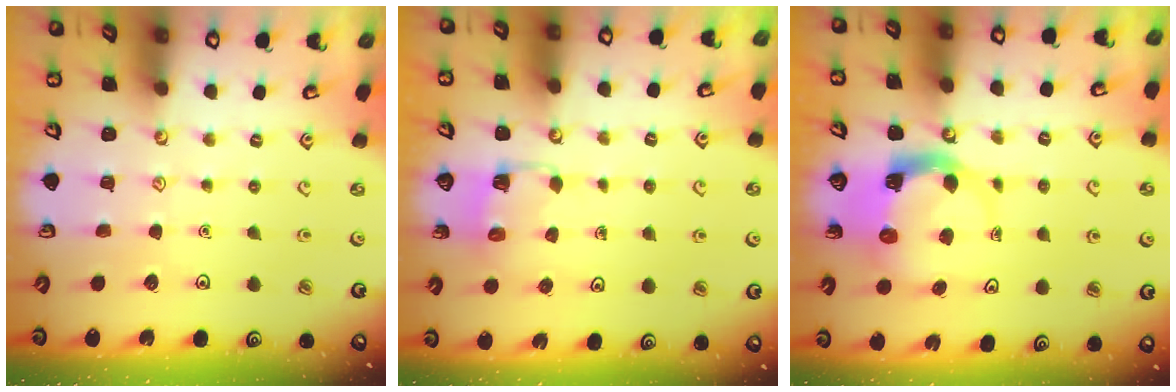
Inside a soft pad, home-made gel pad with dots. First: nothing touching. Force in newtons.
{"total": 3.1, "press": 3.1, "slide": 0.3}
{"total": 4.1, "press": 4.0, "slide": 0.8}